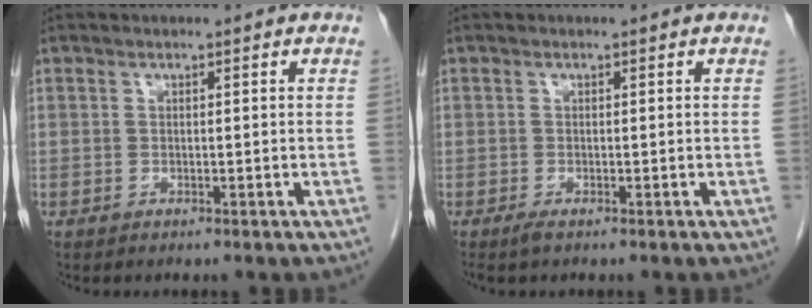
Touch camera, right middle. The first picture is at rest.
{"total": 0.8, "force": [-0.6, 0.0, 0.6], "torque": [-0.015, -0.004, -0.011]}